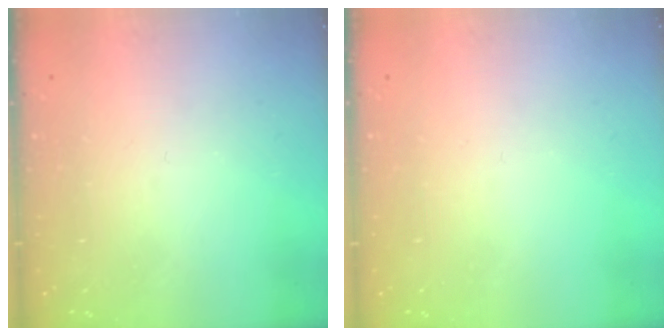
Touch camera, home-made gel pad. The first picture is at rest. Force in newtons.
{"total": 0.0}